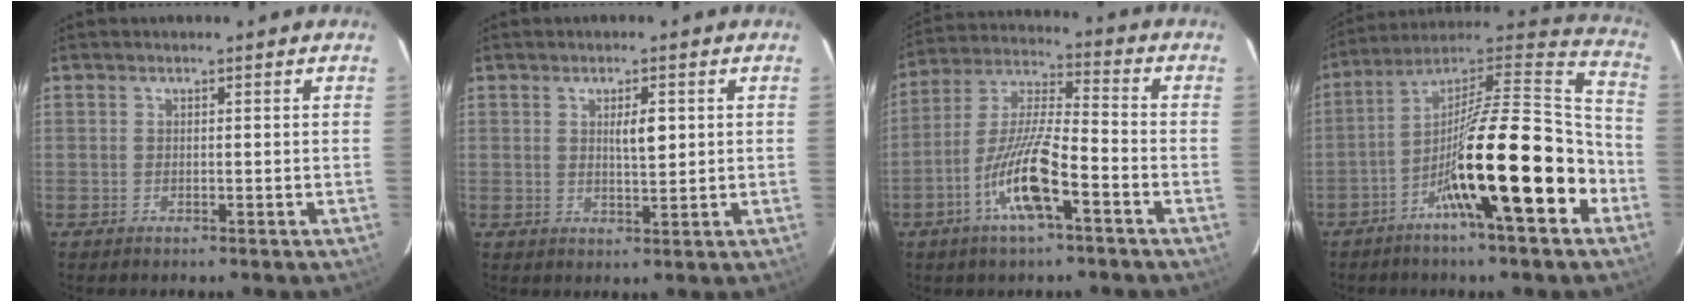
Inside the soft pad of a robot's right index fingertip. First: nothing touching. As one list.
[{"total": 3.2, "force": [0.8, 0.8, 3.0], "torque": [-0.048, -0.001, 0.014]}, {"total": 12.5, "force": [-5.6, 1.9, 11.0], "torque": [-0.221, 0.000, -0.106]}, {"total": 21.1, "force": [-7.9, 1.9, 19.4], "torque": [-0.300, 0.009, -0.132]}]